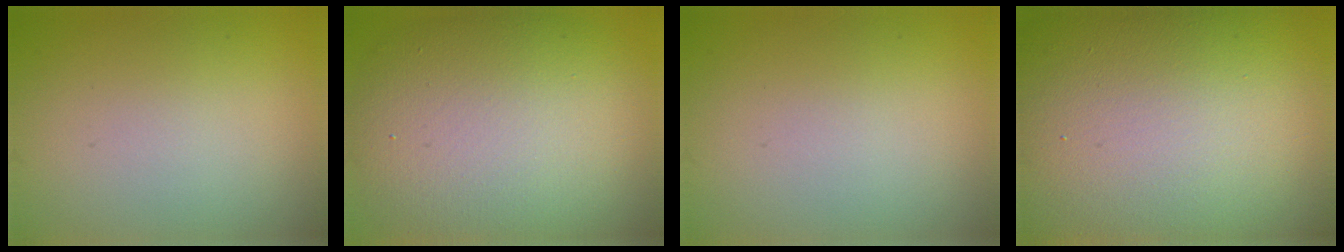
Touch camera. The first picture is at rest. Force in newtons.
{"total": 12.5, "press": 12.4, "slide": 1.2}
{"total": 0.0}
{"total": 24.8, "press": 24.8, "slide": 1.0}